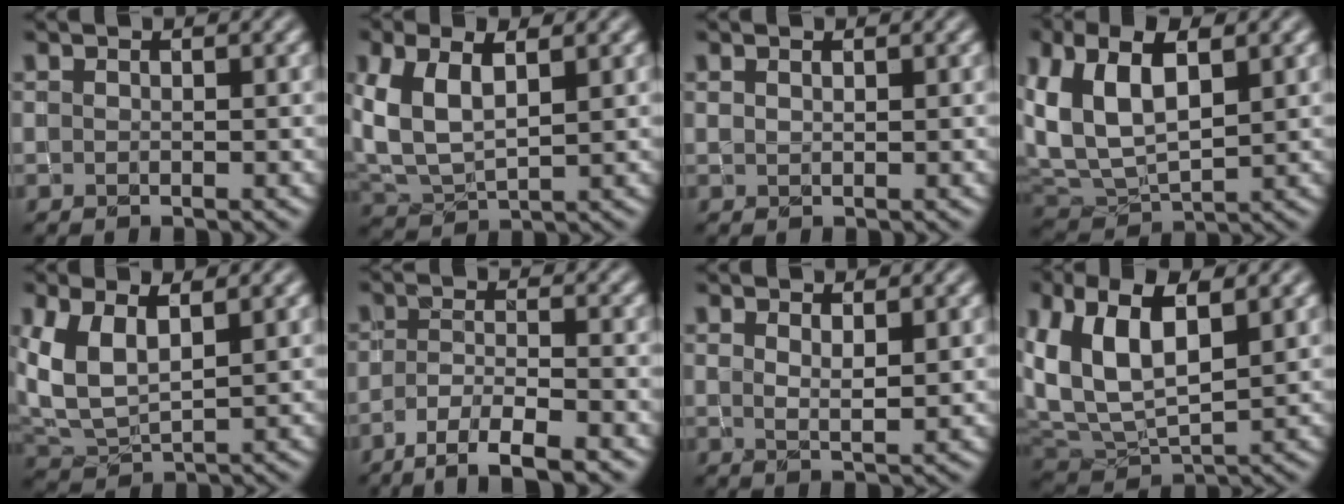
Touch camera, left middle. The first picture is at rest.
{"total": 6.7, "force": [2.2, 3.6, 5.2], "torque": [-0.136, 0.012, 0.041]}
{"total": 0.6, "force": [0.5, 0.2, 0.1], "torque": [-0.006, 0.005, 0.011]}
{"total": 8.8, "force": [3.3, 4.9, 6.6], "torque": [-0.162, 0.016, 0.060]}
{"total": 5.8, "force": [2.3, 3.1, 4.4], "torque": [-0.111, 0.008, 0.046]}
{"total": 4.5, "force": [-3.1, 1.0, 3.1], "torque": [-0.054, 0.004, -0.058]}
{"total": 1.7, "force": [1.1, 0.4, 1.2], "torque": [-0.022, -0.003, 0.022]}
{"total": 9.7, "force": [3.6, 5.1, 7.4], "torque": [-0.174, 0.011, 0.067]}